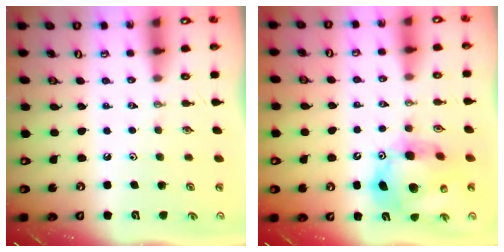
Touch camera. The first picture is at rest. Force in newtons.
{"total": 14.7, "press": 14.6, "slide": 1.7}